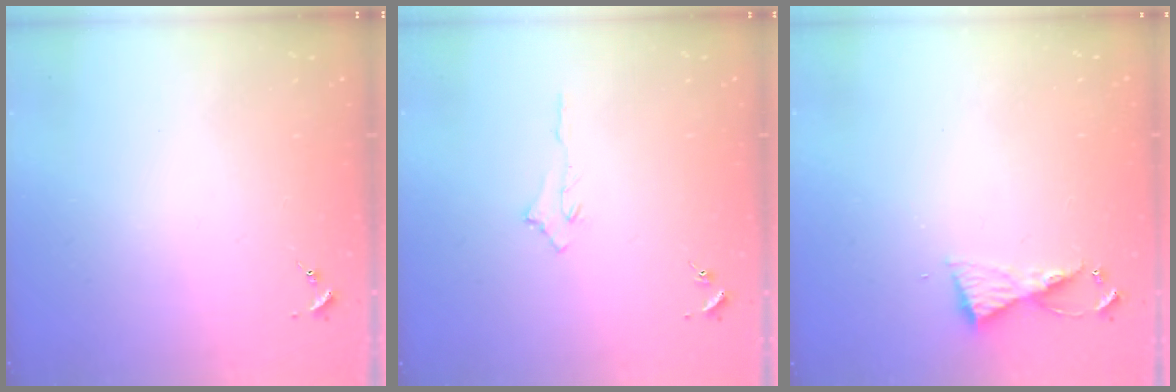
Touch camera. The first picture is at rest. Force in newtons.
{"total": 2.9, "press": 2.9, "slide": 0.4}
{"total": 6.0, "press": 6.0, "slide": 0.6}